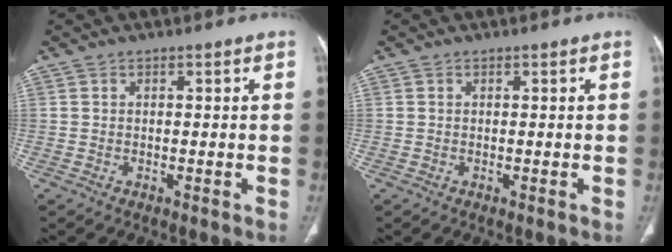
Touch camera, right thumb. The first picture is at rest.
{"total": 0.0}